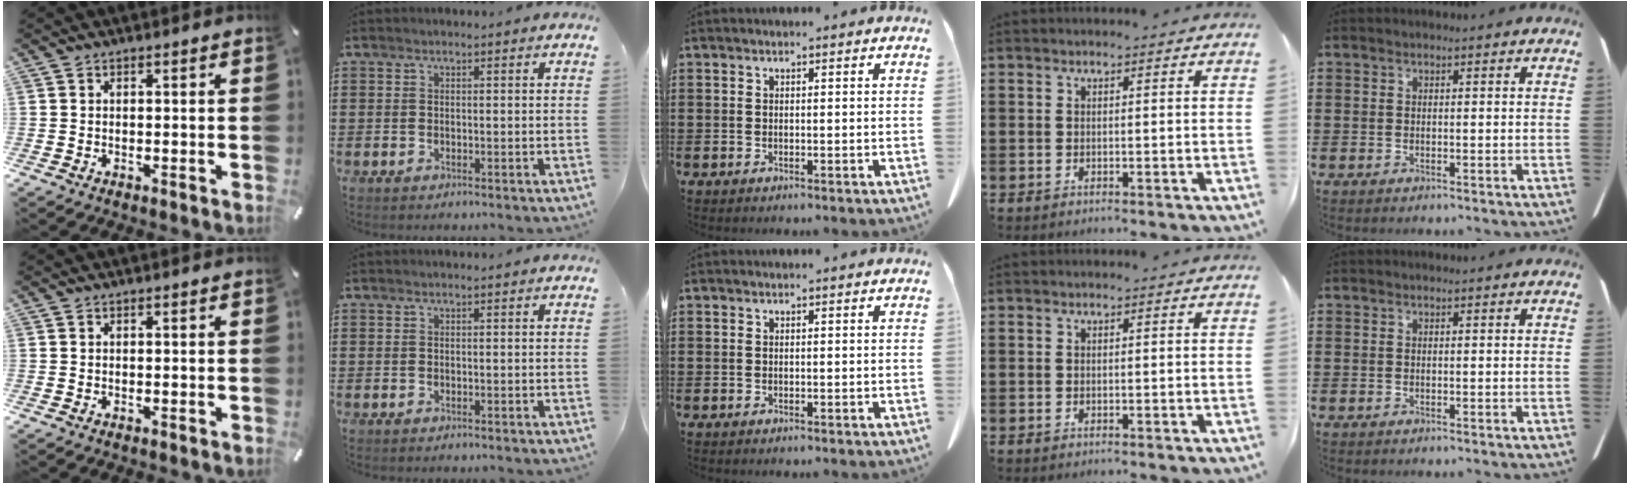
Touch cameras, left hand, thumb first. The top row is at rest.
{}